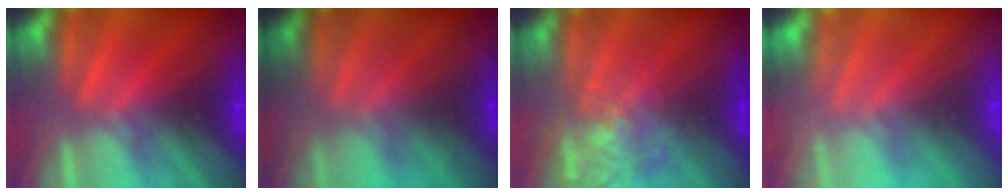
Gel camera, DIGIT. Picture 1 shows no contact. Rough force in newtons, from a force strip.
{"total": 1.5}
{"total": 7.7}
{"total": 9.6}